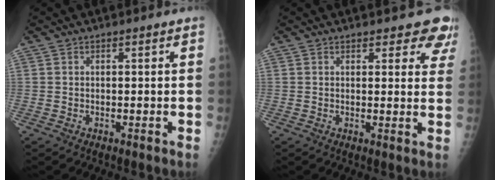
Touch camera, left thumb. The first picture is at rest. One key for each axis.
{"total": 6.8, "fx": 5.8, "fy": 2.7, "fz": 2.2, "tx": 0.021, "ty": -0.025, "tz": 0.046}